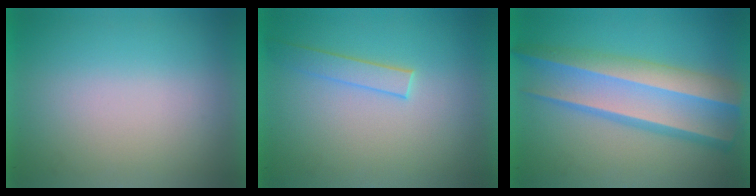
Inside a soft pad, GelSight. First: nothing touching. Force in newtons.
{"total": 1.5}
{"total": 6.6}